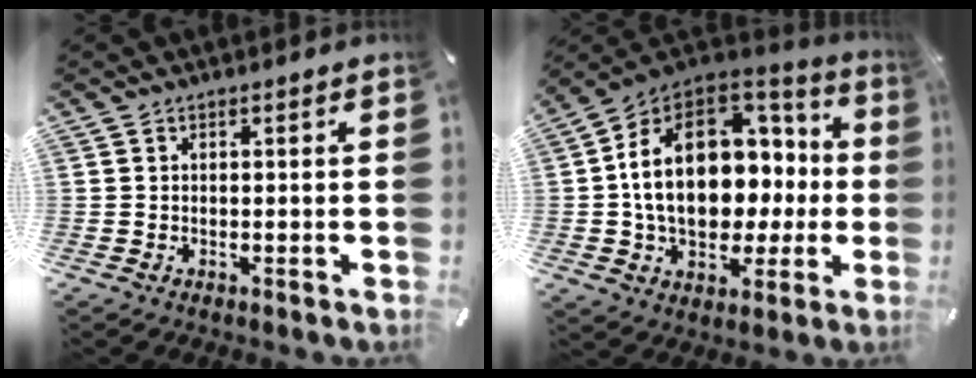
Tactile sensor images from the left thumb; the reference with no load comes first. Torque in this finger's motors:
{"motor_torque": [1.28, 1.63, 2.77, 0.00, 0.81]}